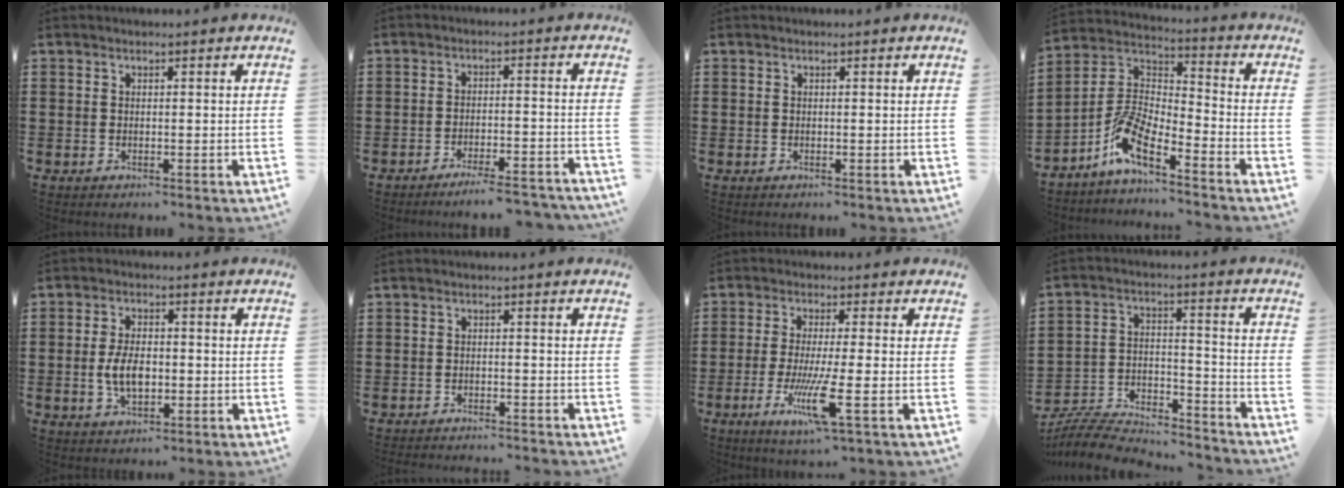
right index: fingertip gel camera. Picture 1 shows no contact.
{"total": 4.3, "force": [-3.9, -0.2, 1.7], "torque": [-0.027, -0.005, -0.075]}
{"total": 0.0}
{"total": 8.1, "force": [-6.1, 1.5, 5.1], "torque": [-0.134, -0.021, -0.129]}
{"total": 5.6, "force": [-0.7, 2.9, 4.8], "torque": [-0.109, -0.004, -0.017]}
{"total": 1.6, "force": [-1.6, -0.2, 0.0], "torque": [-0.001, 0.001, -0.033]}
{"total": 9.0, "force": [-2.9, 0.5, 8.5], "torque": [-0.178, -0.030, -0.055]}
{"total": 6.8, "force": [-6.5, 1.4, 1.4], "torque": [-0.036, 0.002, -0.132]}